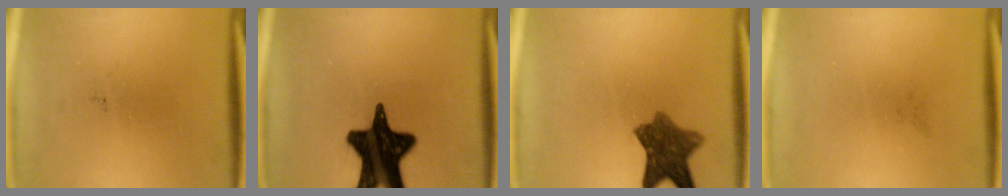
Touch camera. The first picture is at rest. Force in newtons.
{"total": 18.5}
{"total": 8.3}
{"total": 0.0}